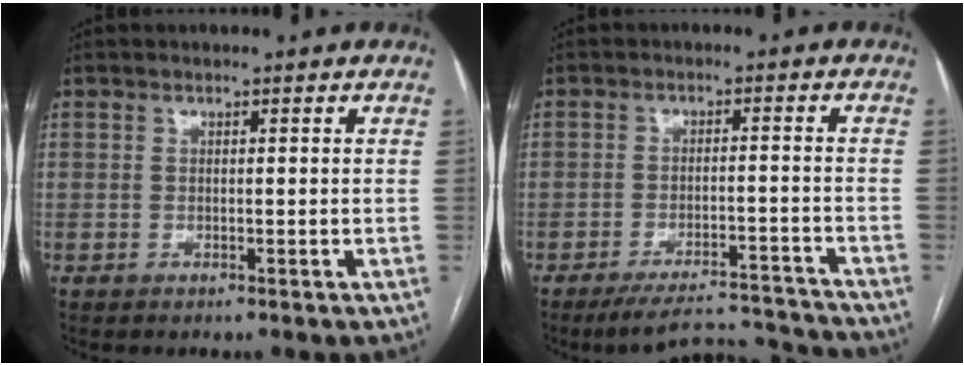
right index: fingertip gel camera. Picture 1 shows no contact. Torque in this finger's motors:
{"motor_torque": [-1.53, -0.03, -1.05, -0.21]}